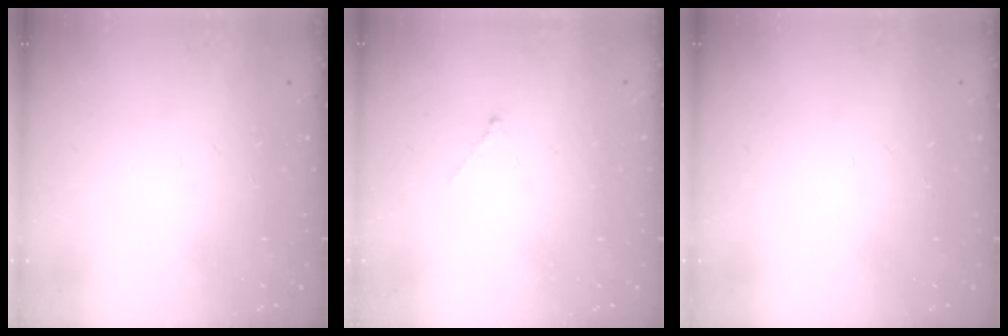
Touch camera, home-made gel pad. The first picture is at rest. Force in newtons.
{"total": 0.0}
{"total": 0.0}